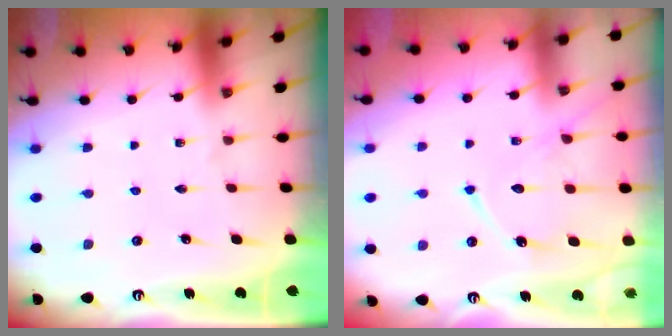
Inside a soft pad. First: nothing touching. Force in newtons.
{"total": 12.3, "press": 12.2, "slide": 1.1}